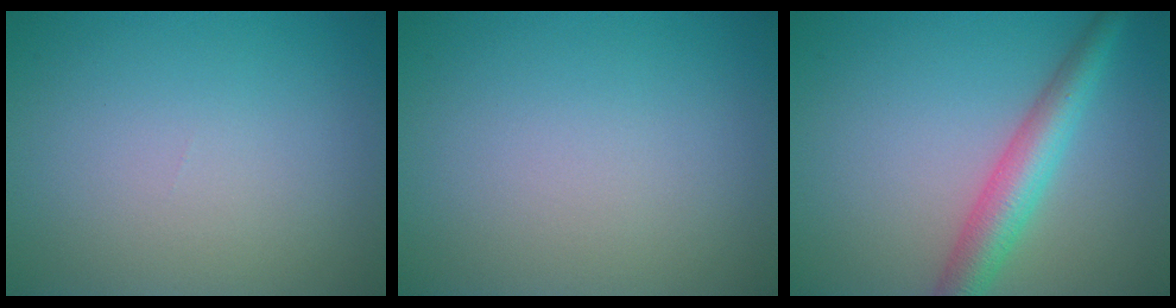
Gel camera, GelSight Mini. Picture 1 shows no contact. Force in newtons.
{"total": 0.0}
{"total": 4.5, "press": 4.5, "slide": 0.2}